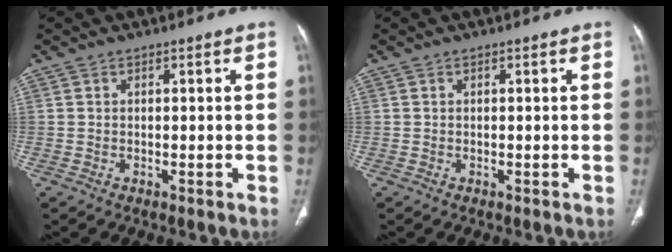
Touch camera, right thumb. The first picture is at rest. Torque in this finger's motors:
{"motor_torque": [0.11, 0.19, 0.08, -0.03, 0.03]}